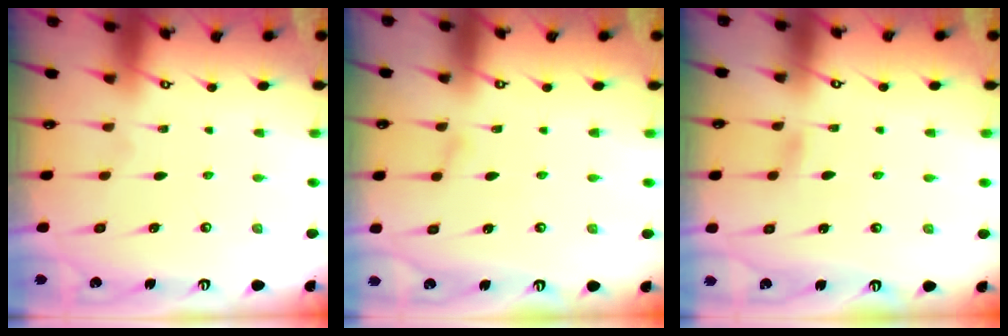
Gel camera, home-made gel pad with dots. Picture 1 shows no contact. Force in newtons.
{"total": 2.8, "press": 2.8, "slide": 0.2}
{"total": 2.6, "press": 2.5, "slide": 0.3}